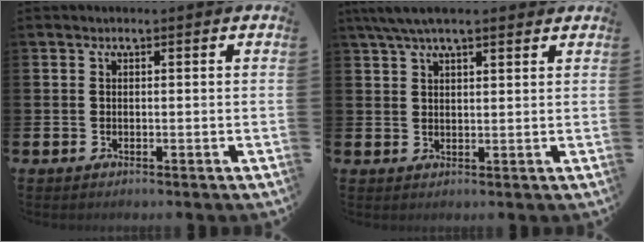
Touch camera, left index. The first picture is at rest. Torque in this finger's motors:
{"motor_torque": [1.07, -1.07, 0.80, 0.21]}